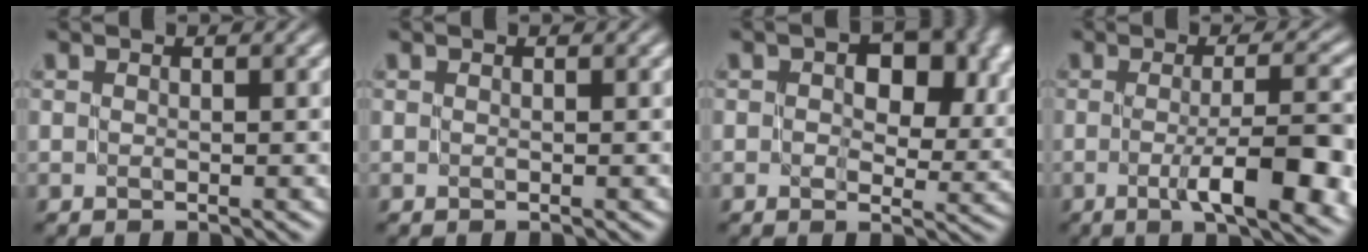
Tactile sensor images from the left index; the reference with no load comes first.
{"total": 0.0}
{"total": 8.8, "force": [2.4, 5.3, 6.5], "torque": [-0.075, 0.006, 0.027]}
{"total": 10.5, "force": [-3.0, 3.0, 9.6], "torque": [-0.127, -0.005, -0.035]}